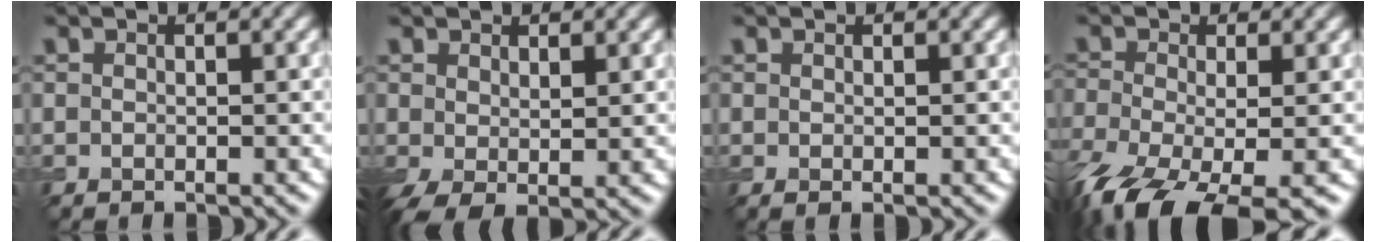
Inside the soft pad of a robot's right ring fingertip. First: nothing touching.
{"total": 3.0, "force": [0.3, 1.4, 2.6], "torque": [-0.060, -0.004, 0.007]}
{"total": 0.6, "force": [0.2, 0.1, 0.5], "torque": [-0.009, -0.002, 0.004]}
{"total": 9.3, "force": [-4.6, 4.0, 7.0], "torque": [-0.149, -0.036, -0.082]}